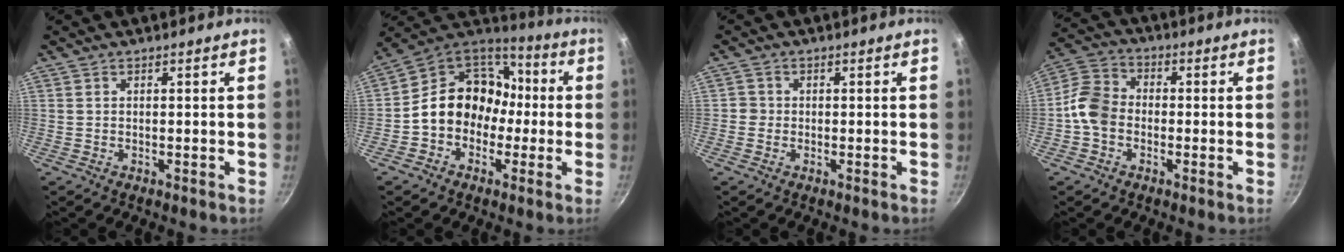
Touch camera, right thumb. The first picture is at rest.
{"total": 15.3, "force": [-1.6, 12.8, 8.2], "torque": [-0.088, 0.060, -0.040]}
{"total": 1.8, "force": [-0.4, 1.7, 0.4], "torque": [0.002, 0.005, -0.010]}
{"total": 8.0, "force": [-1.9, 6.2, 4.7], "torque": [-0.073, 0.026, -0.058]}